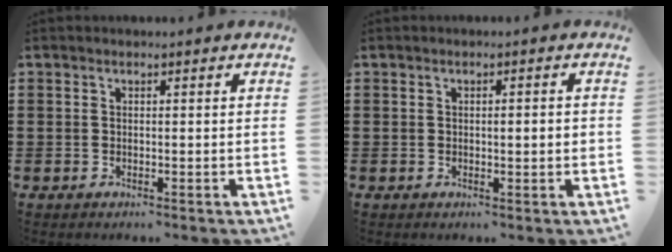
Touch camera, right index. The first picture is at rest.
{"total": 1.6, "force": [0.1, 0.3, 1.6], "torque": [-0.029, 0.001, 0.000]}